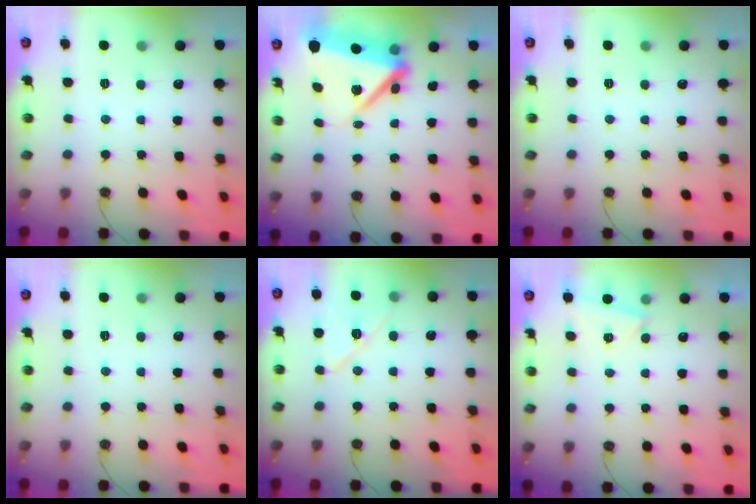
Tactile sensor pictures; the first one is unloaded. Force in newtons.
{"total": 10.7, "press": 10.6, "slide": 1.0}
{"total": 0.0}
{"total": 0.5, "press": 0.5, "slide": 0.2}
{"total": 10.6, "press": 10.6, "slide": 1.1}
{"total": 2.6, "press": 1.5, "slide": 2.1}